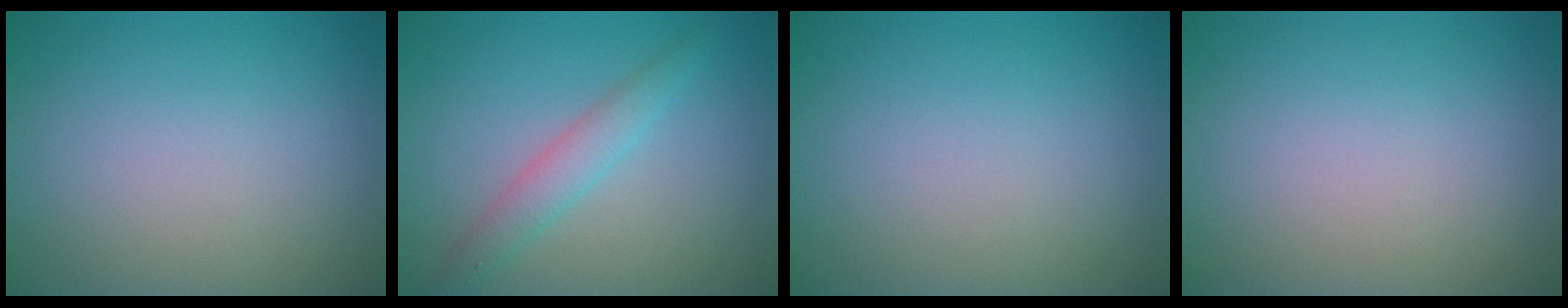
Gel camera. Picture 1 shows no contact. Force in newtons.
{"total": 2.5, "press": 2.5, "slide": 0.1}
{"total": 0.0}
{"total": 0.0}